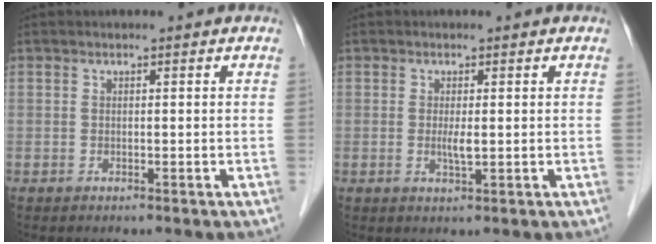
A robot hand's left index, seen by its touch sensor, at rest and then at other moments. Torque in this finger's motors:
{"motor_torque": [0.39, 0.31, 0.09, 0.01]}